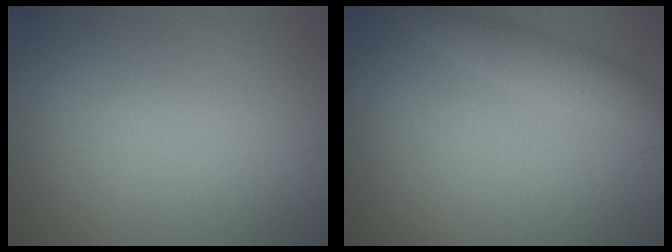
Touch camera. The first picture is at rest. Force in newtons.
{"total": 2.2, "press": 2.2, "slide": 0.2}